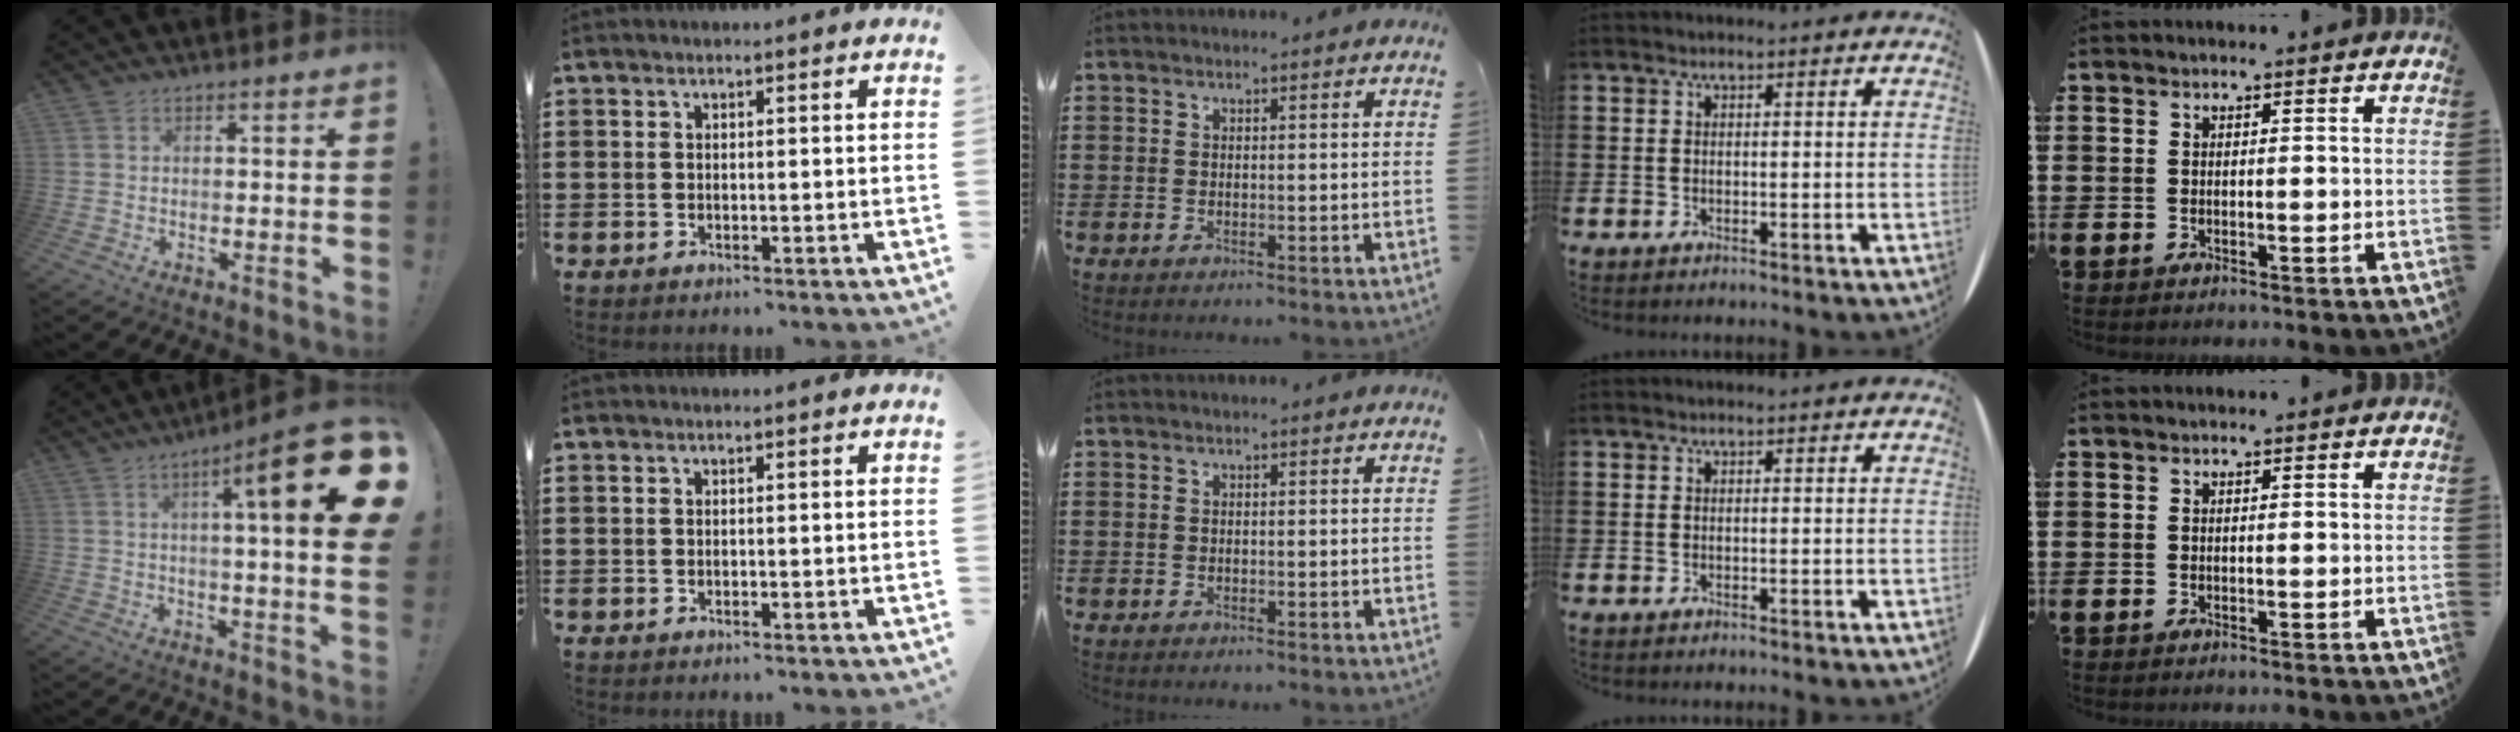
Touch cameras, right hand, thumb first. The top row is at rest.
{"thumb": {"total": 19.5, "force": [5.6, 2.6, 18.5], "torque": [-0.261, -0.031, 0.071]}}